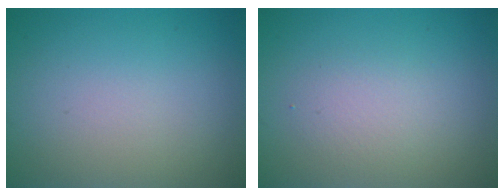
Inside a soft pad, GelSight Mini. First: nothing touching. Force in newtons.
{"total": 2.0, "press": 2.0, "slide": 0.1}